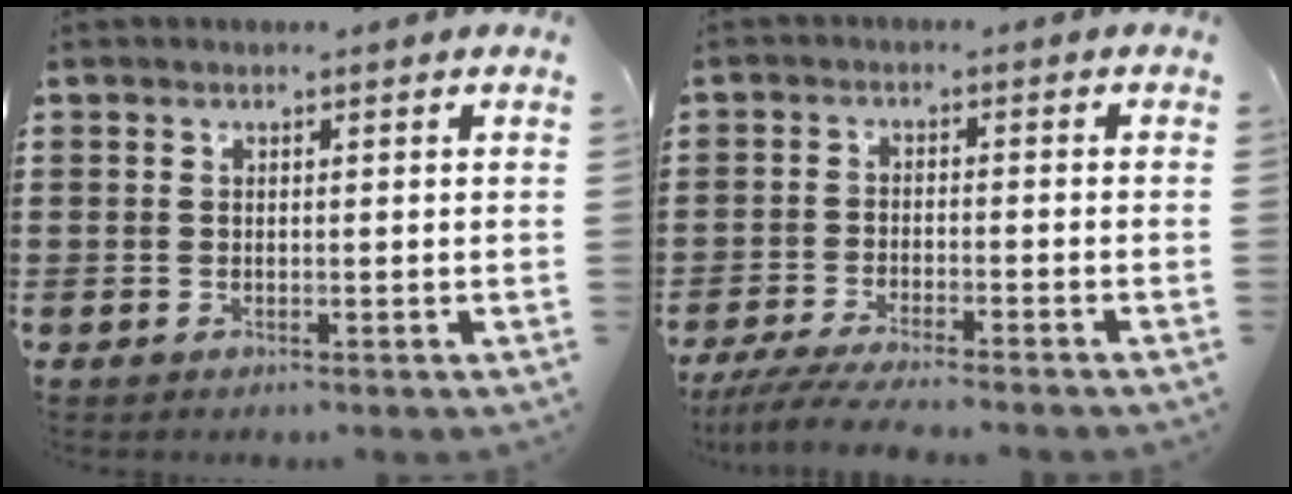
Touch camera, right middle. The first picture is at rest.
{"total": 4.4, "force": [-4.0, 0.0, 1.7], "torque": [-0.041, -0.014, -0.081]}